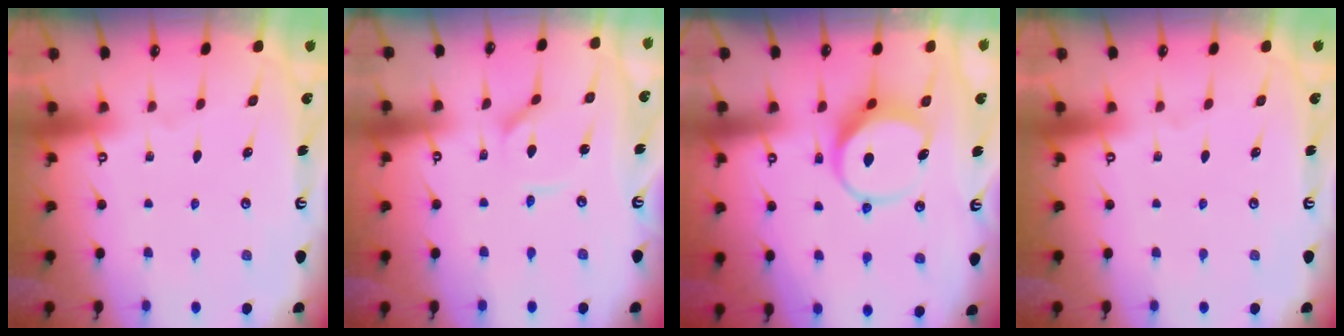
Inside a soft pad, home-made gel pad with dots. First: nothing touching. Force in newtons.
{"total": 2.5, "press": 2.5, "slide": 0.4}
{"total": 8.5, "press": 8.4, "slide": 0.9}
{"total": 0.0}